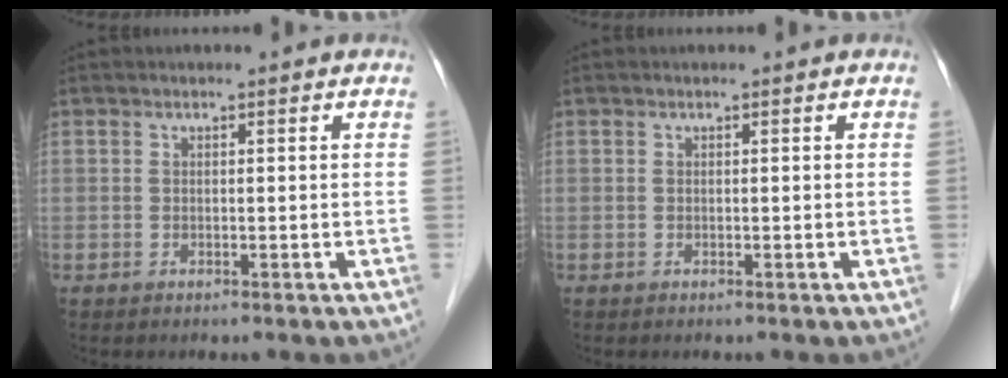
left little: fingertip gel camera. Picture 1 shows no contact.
{"total": 0.0}